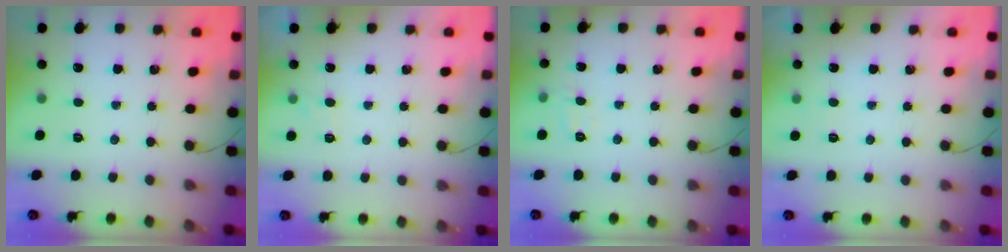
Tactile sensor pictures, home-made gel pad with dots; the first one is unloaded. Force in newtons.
{"total": 4.2, "press": 4.1, "slide": 1.1}
{"total": 5.7, "press": 5.6, "slide": 1.1}
{"total": 1.8, "press": 1.3, "slide": 1.1}